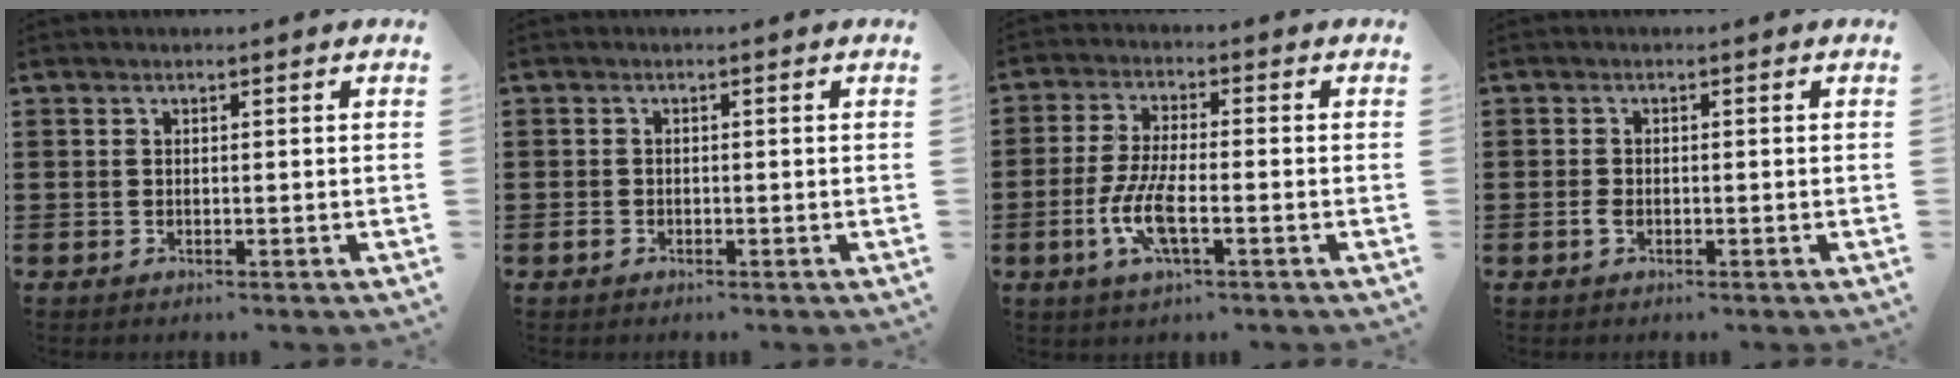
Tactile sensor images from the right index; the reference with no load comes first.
{"total": 1.1, "force": [-0.6, 0.7, 0.5], "torque": [-0.010, 0.000, -0.012]}
{"total": 7.2, "force": [-2.6, 2.2, 6.4], "torque": [-0.147, -0.015, -0.052]}
{"total": 1.5, "force": [-0.8, 0.8, 1.0], "torque": [-0.029, -0.005, -0.016]}